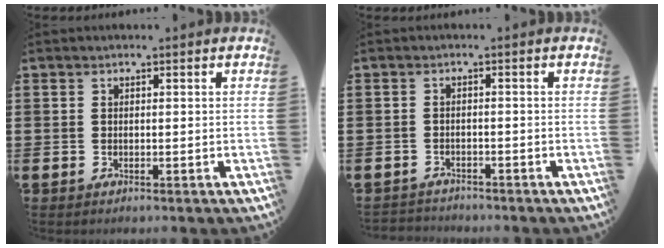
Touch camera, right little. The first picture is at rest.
{"total": 1.3, "force": [-1.3, 0.1, -0.2], "torque": [0.000, 0.004, -0.029]}